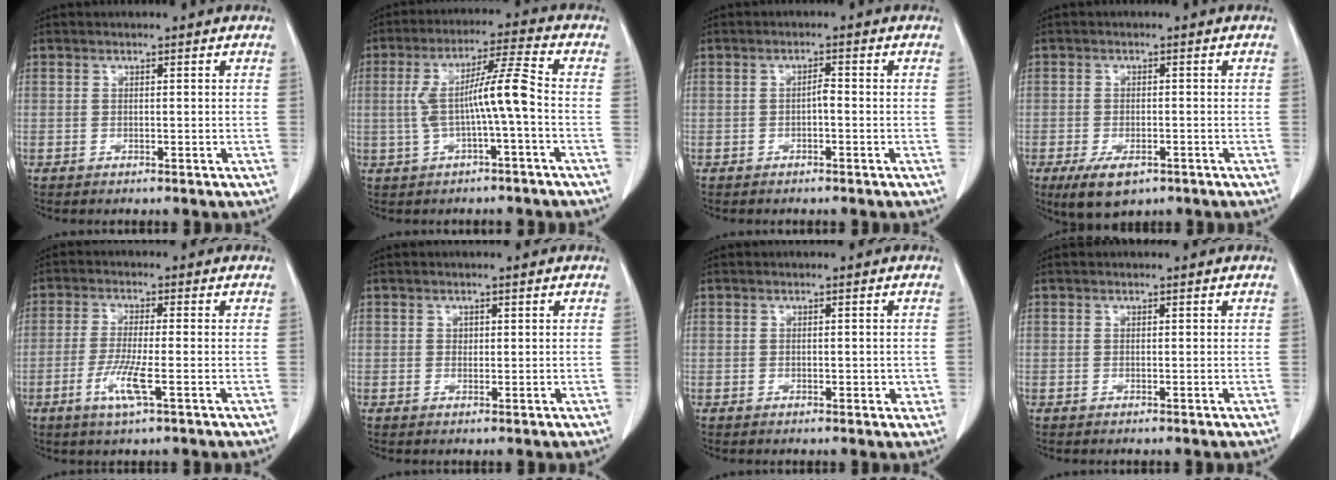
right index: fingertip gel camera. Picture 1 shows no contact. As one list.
[{"total": 8.5, "force": [-1.0, 0.1, 8.4], "torque": [-0.162, 0.026, -0.018]}, {"total": 1.2, "force": [-0.4, 0.3, 1.1], "torque": [-0.016, 0.005, -0.008]}, {"total": 5.4, "force": [-3.3, 2.7, 3.5], "torque": [-0.066, -0.006, -0.049]}, {"total": 5.5, "force": [-2.2, 0.0, 5.0], "torque": [-0.105, -0.013, -0.043]}, {"total": 0.7, "force": [0.3, 0.6, 0.2], "torque": [0.005, -0.001, 0.003]}, {"total": 1.7, "force": [-0.2, 1.0, 1.4], "torque": [-0.013, -0.001, 0.000]}, {"total": 0.0}]